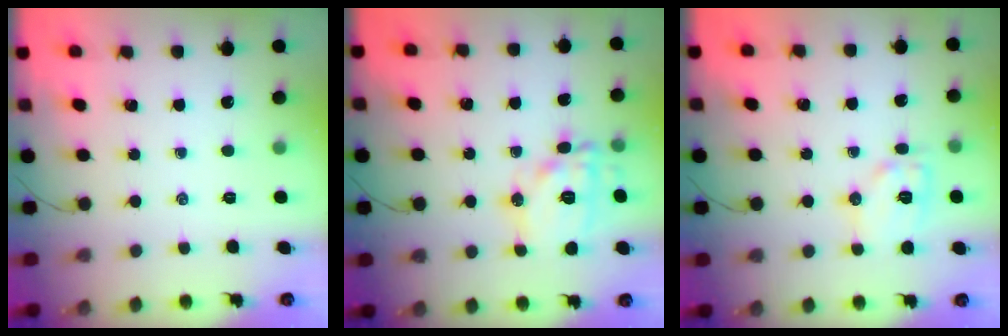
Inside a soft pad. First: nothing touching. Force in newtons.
{"total": 14.4, "press": 14.4, "slide": 0.5}
{"total": 9.8, "press": 9.8, "slide": 0.2}